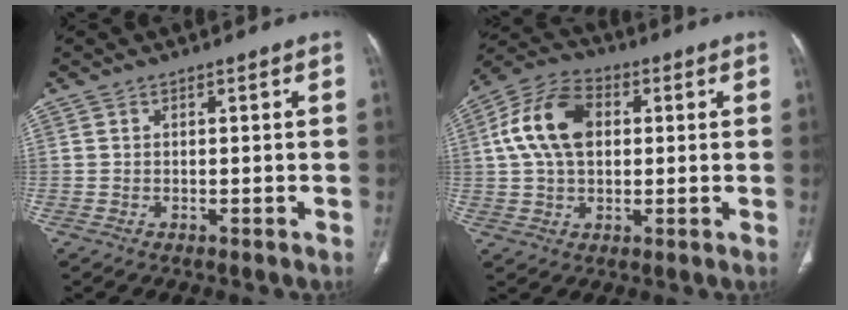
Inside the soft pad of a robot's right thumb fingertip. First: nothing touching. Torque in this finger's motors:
{"motor_torque": [1.23, 2.42, 0.92, -0.41, 0.13]}